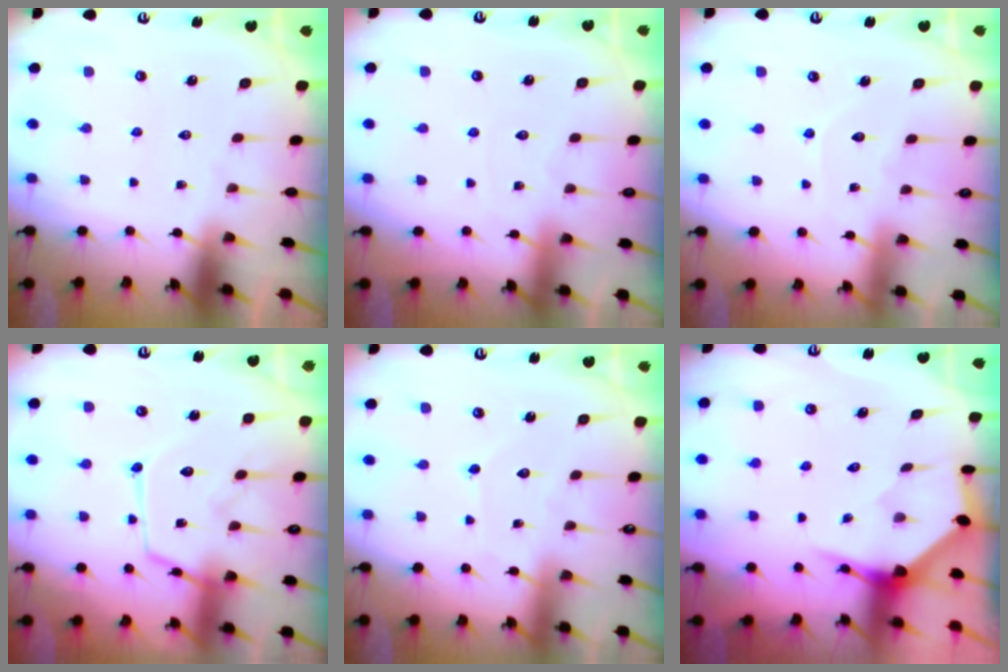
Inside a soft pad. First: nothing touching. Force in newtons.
{"total": 3.7, "press": 3.7, "slide": 0.4}
{"total": 5.5, "press": 5.4, "slide": 0.5}
{"total": 14.5, "press": 14.4, "slide": 1.3}
{"total": 3.5, "press": 3.5, "slide": 0.4}
{"total": 4.0, "press": 3.9, "slide": 0.3}